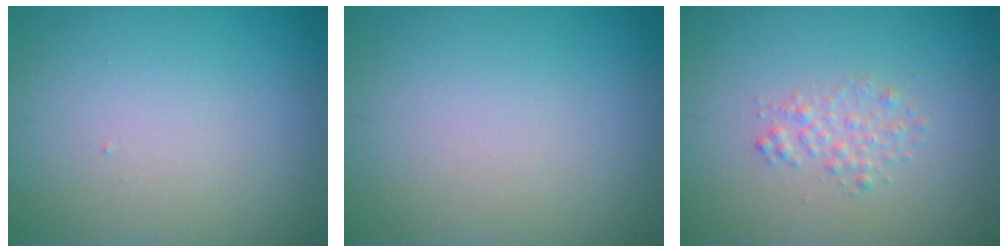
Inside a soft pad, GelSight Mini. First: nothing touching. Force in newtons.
{"total": 0.0}
{"total": 1.5, "press": 1.5, "slide": 0.0}